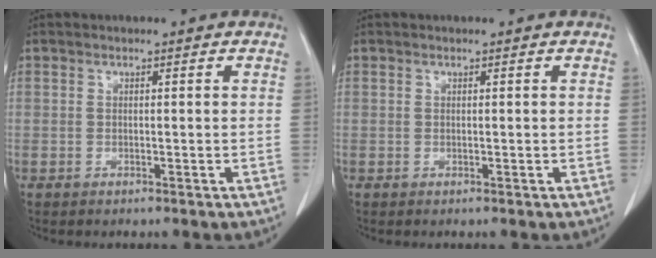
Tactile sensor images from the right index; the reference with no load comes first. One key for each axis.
{"total": 0.0}